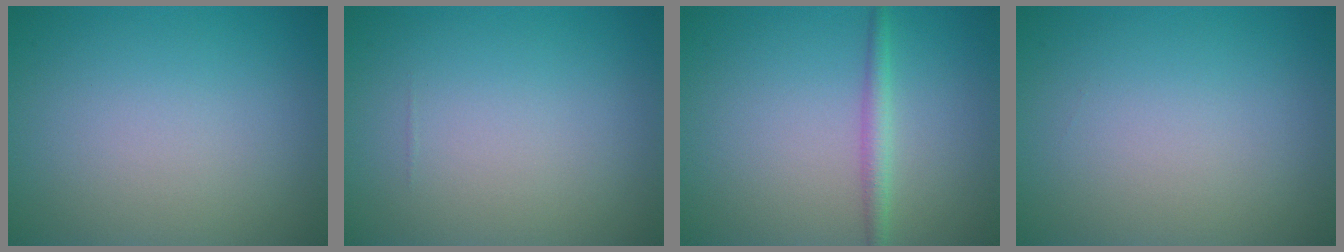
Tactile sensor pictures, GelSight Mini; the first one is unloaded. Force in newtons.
{"total": 0.0}
{"total": 1.7, "press": 1.7, "slide": 0.1}
{"total": 0.0}